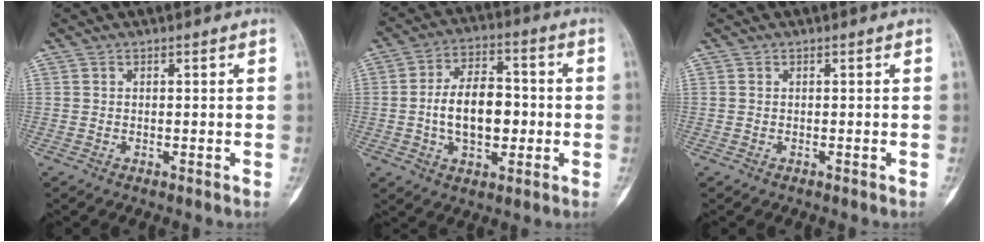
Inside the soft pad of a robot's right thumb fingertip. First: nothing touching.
{"total": 12.6, "force": [-1.2, 7.6, 10.0], "torque": [-0.146, 0.021, -0.021]}
{"total": 0.0}